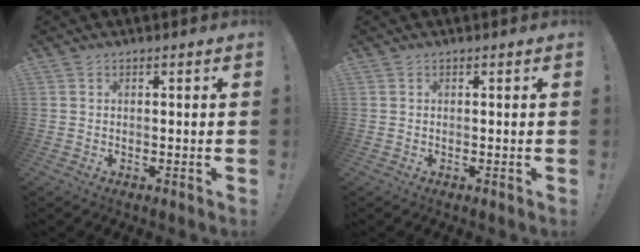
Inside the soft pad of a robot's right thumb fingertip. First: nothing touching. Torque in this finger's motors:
{"motor_torque": [0.00, 0.00, 0.02, -0.02, 0.00]}